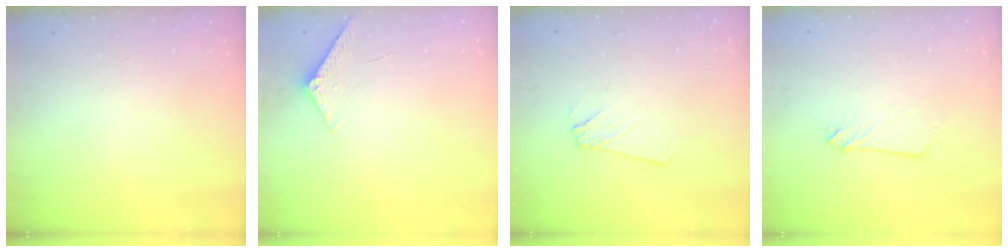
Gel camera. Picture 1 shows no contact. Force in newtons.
{"total": 5.6, "press": 5.6, "slide": 0.6}
{"total": 2.4, "press": 2.4, "slide": 0.2}
{"total": 2.4, "press": 2.4, "slide": 0.2}